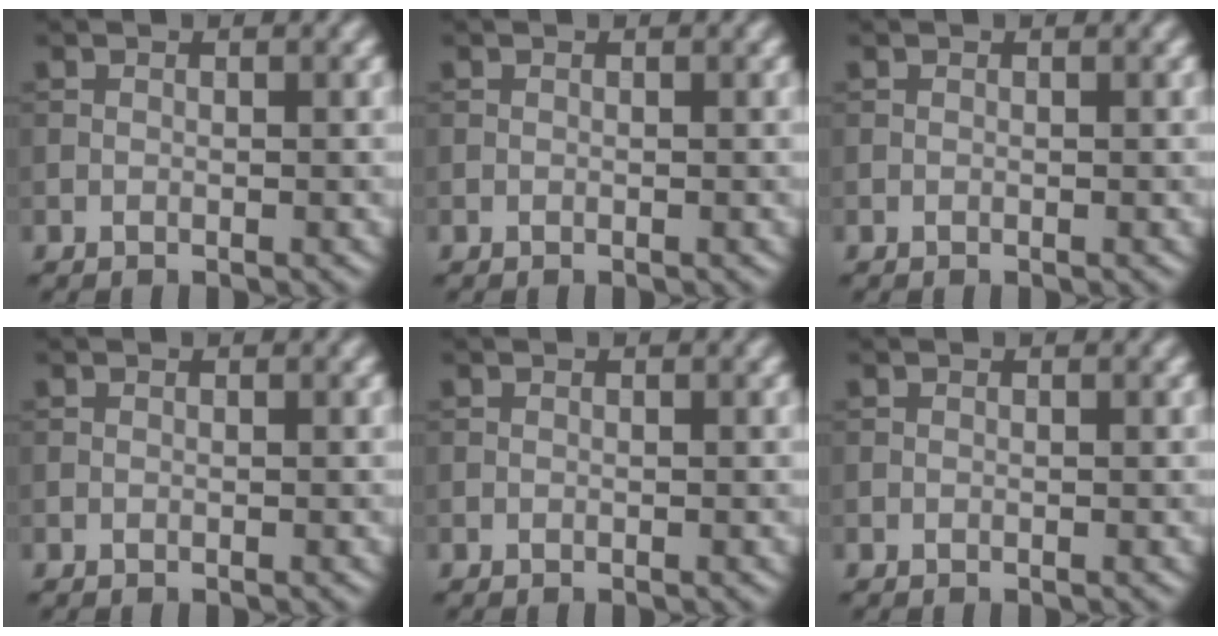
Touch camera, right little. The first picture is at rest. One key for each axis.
{"total": 0.0}
{"total": 0.0}
{"total": 0.0}
{"total": 0.0}
{"total": 0.0}